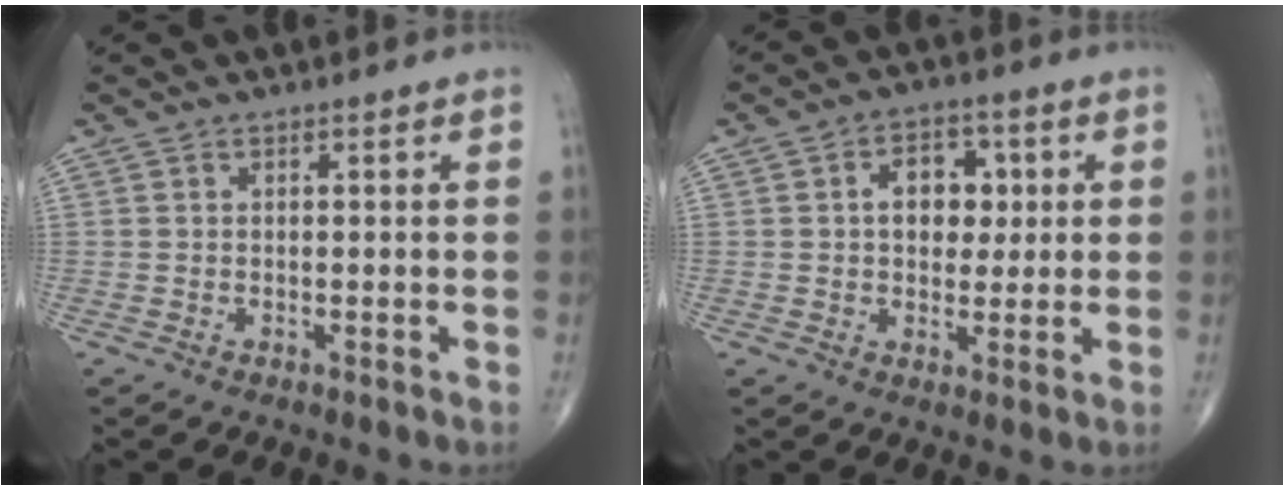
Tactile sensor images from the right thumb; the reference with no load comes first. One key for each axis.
{"total": 7.0, "fx": 1.1, "fy": 5.0, "fz": 4.8, "tx": -0.032, "ty": 0.005, "tz": 0.013}